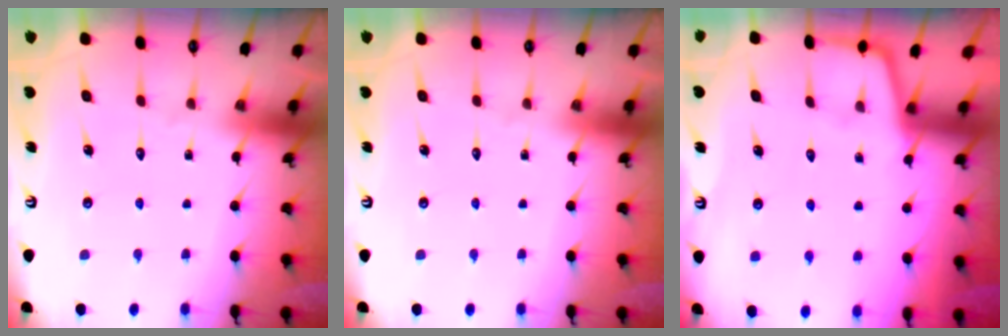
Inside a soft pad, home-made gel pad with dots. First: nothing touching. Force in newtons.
{"total": 0.0}
{"total": 1.4, "press": 1.3, "slide": 0.3}